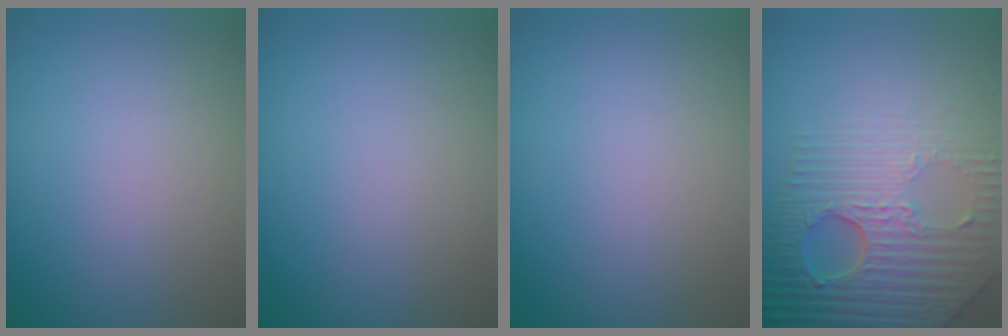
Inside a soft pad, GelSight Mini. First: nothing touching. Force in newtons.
{"total": 0.0}
{"total": 0.0}
{"total": 9.1, "press": 6.2, "slide": 6.7}